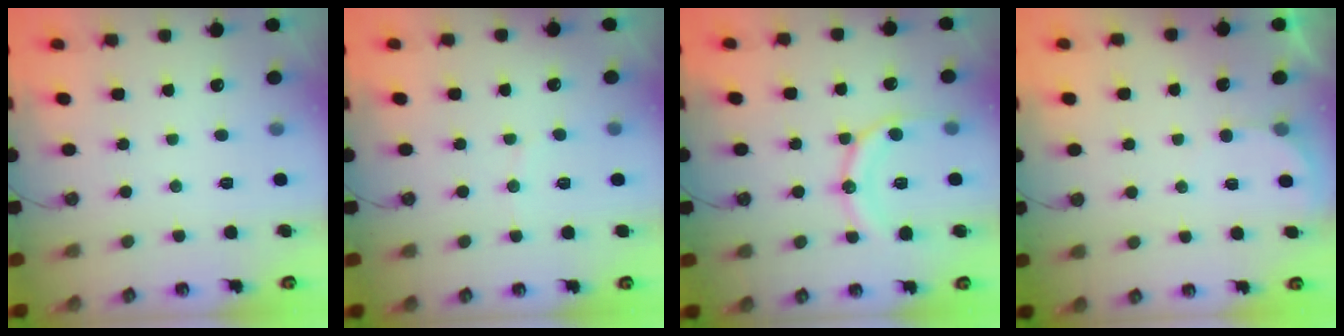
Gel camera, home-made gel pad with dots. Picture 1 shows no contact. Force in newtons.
{"total": 2.7, "press": 2.4, "slide": 1.2}
{"total": 12.1, "press": 12.0, "slide": 1.5}
{"total": 1.4, "press": 1.4, "slide": 0.1}